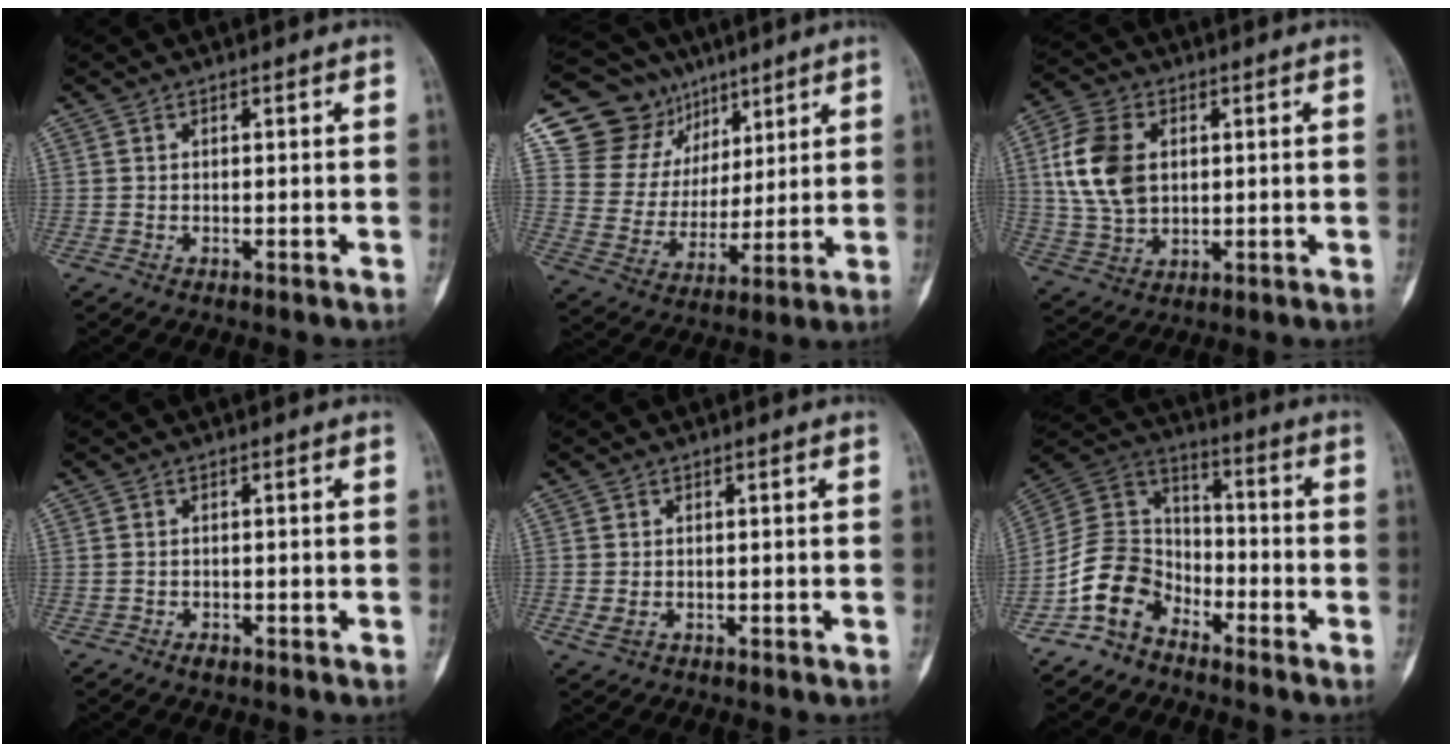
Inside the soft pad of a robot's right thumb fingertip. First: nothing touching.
{"total": 17.2, "force": [10.5, 13.1, 3.8], "torque": [-0.024, -0.023, 0.201]}
{"total": 12.4, "force": [2.3, 8.4, 8.8], "torque": [-0.169, 0.000, 0.047]}
{"total": 1.0, "force": [-0.7, 0.7, 0.2], "torque": [-0.002, 0.005, -0.010]}
{"total": 1.6, "force": [-0.3, 1.3, 0.9], "torque": [-0.018, -0.002, 0.000]}
{"total": 10.8, "force": [-6.9, 7.6, 3.6], "torque": [-0.050, 0.076, -0.146]}